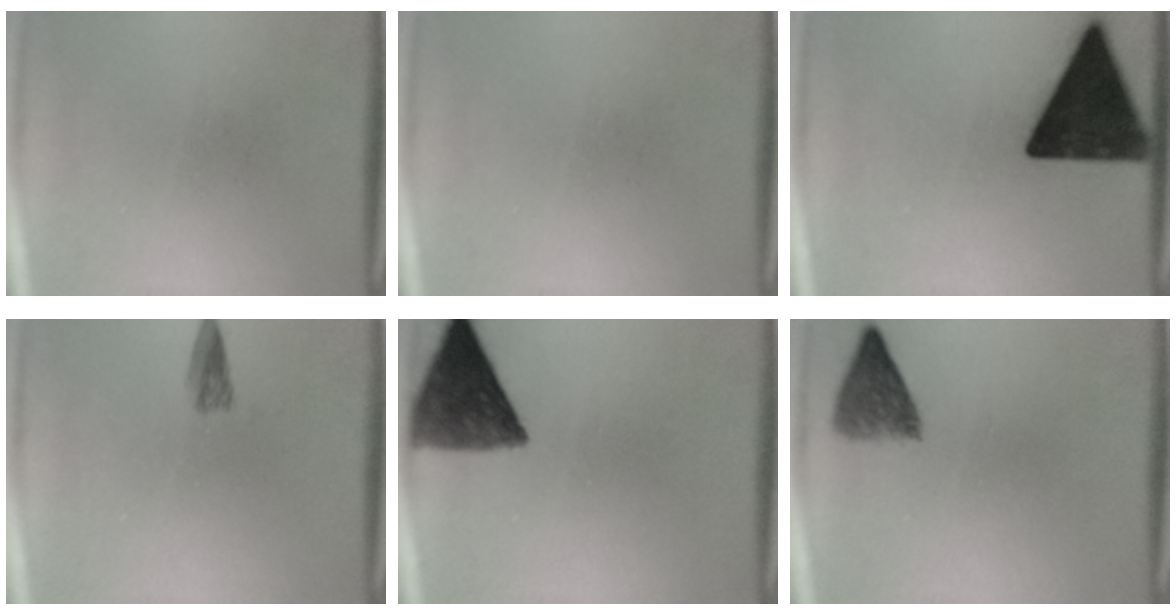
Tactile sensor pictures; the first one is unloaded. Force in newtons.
{"total": 0.0}
{"total": 18.0}
{"total": 2.0}
{"total": 10.7}
{"total": 4.5}